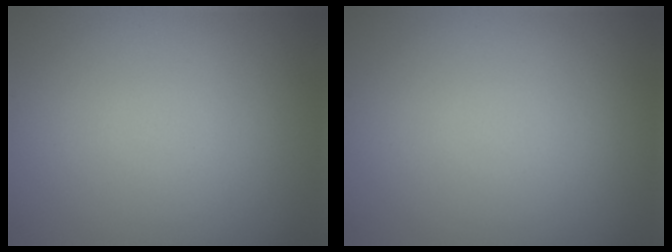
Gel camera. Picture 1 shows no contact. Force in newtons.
{"total": 0.0}